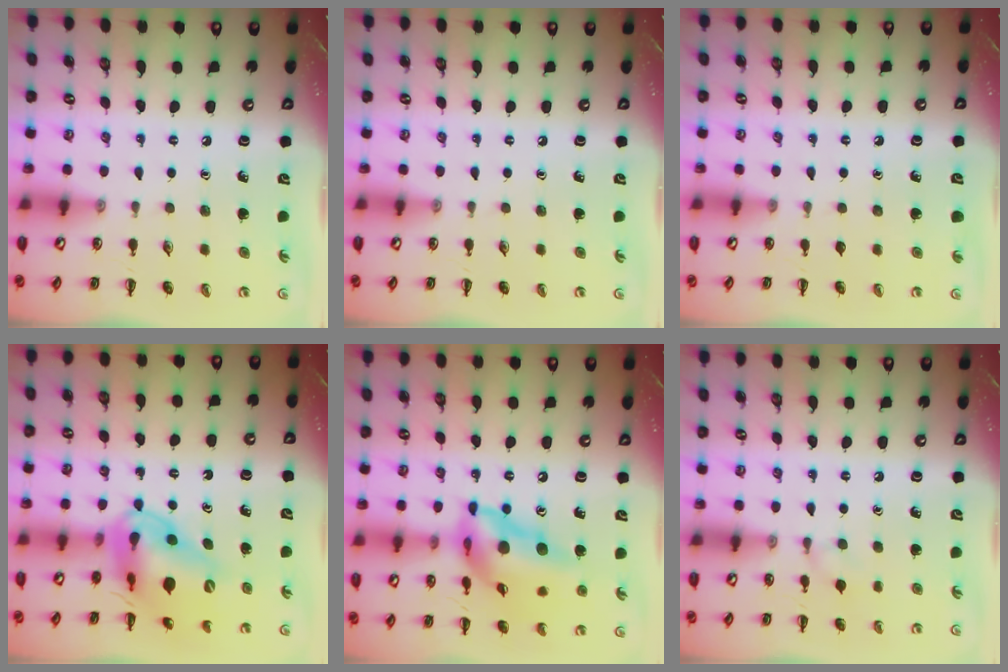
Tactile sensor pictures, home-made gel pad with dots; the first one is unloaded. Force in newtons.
{"total": 0.0}
{"total": 0.0}
{"total": 14.0, "press": 13.4, "slide": 4.0}
{"total": 18.9, "press": 18.3, "slide": 4.9}
{"total": 5.3, "press": 4.9, "slide": 2.0}